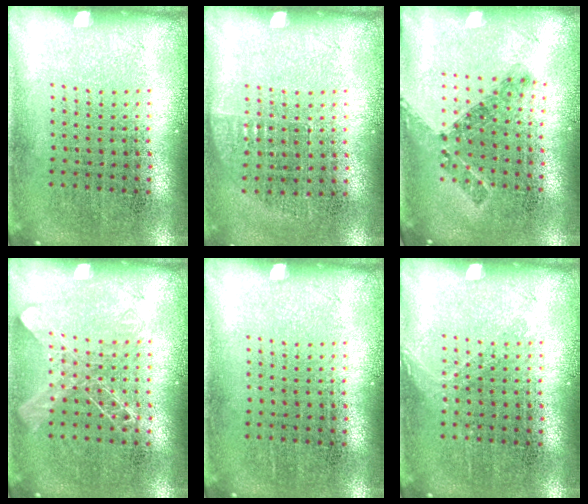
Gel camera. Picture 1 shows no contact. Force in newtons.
{"total": 0.7, "press": 0.6, "slide": 0.1}
{"total": 0.8, "press": 0.8, "slide": 0.3}
{"total": 1.7, "press": 1.7, "slide": 0.4}
{"total": 0.0}
{"total": 0.9, "press": 0.8, "slide": 0.3}